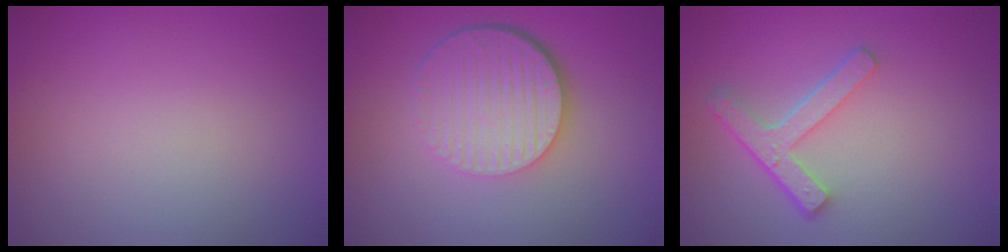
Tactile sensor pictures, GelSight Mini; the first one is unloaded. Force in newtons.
{"total": 6.7, "press": 4.4, "slide": 5.0}
{"total": 3.9, "press": 3.0, "slide": 2.5}